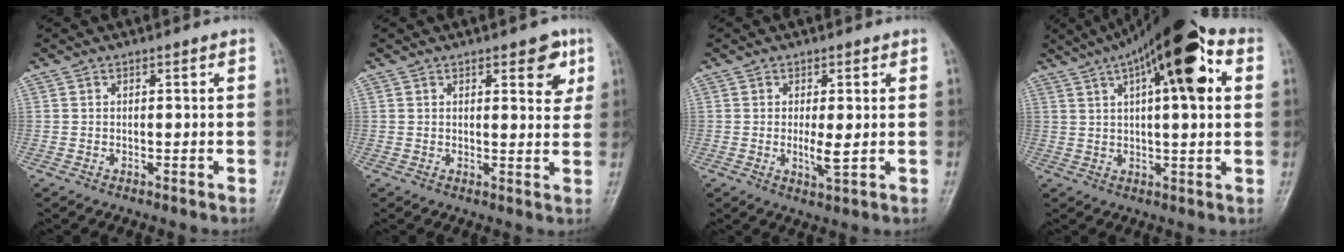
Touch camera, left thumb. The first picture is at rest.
{"total": 5.6, "force": [2.7, 2.4, 4.2], "torque": [-0.030, -0.012, 0.028]}
{"total": 3.8, "force": [-0.1, 0.9, 3.7], "torque": [-0.068, -0.011, -0.001]}
{"total": 19.0, "force": [6.9, 6.1, 16.6], "torque": [-0.246, 0.024, 0.099]}